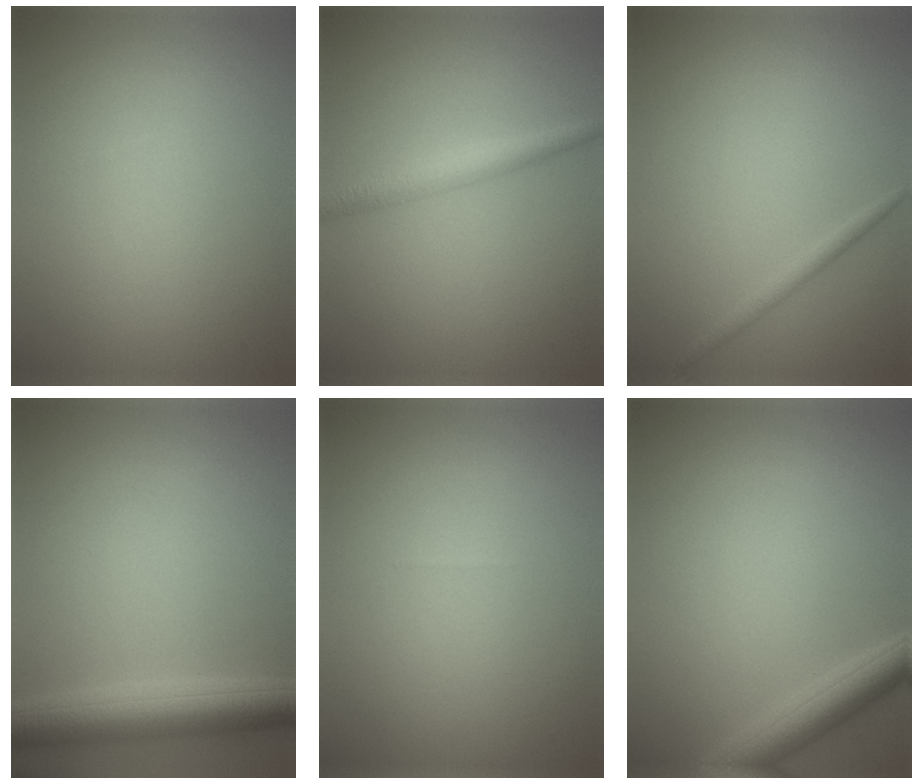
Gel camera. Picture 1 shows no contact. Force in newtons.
{"total": 2.5, "press": 2.5, "slide": 0.1}
{"total": 1.1, "press": 1.1, "slide": 0.0}
{"total": 5.7, "press": 5.7, "slide": 0.3}
{"total": 0.0}
{"total": 3.5, "press": 3.5, "slide": 0.2}